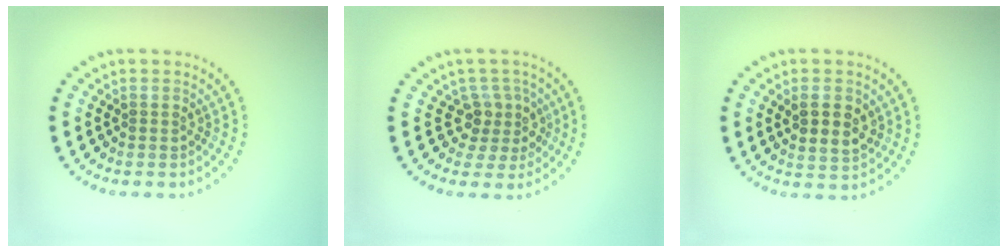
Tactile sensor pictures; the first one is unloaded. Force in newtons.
{"total": 2.7, "press": 2.1, "slide": 1.8}
{"total": 3.0, "press": 2.9, "slide": 0.6}